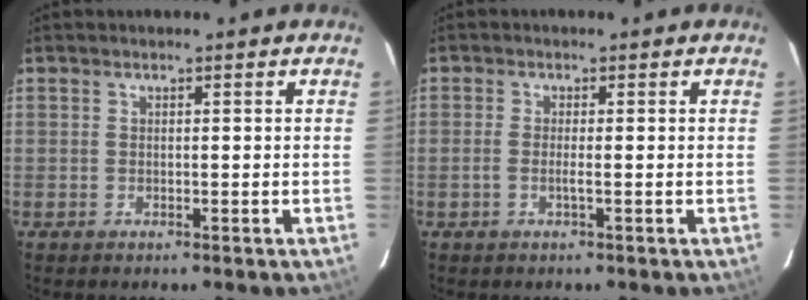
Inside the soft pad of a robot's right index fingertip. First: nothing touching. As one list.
[{"total": 1.6, "force": [-0.5, -0.2, 1.5], "torque": [-0.029, -0.001, -0.011]}]